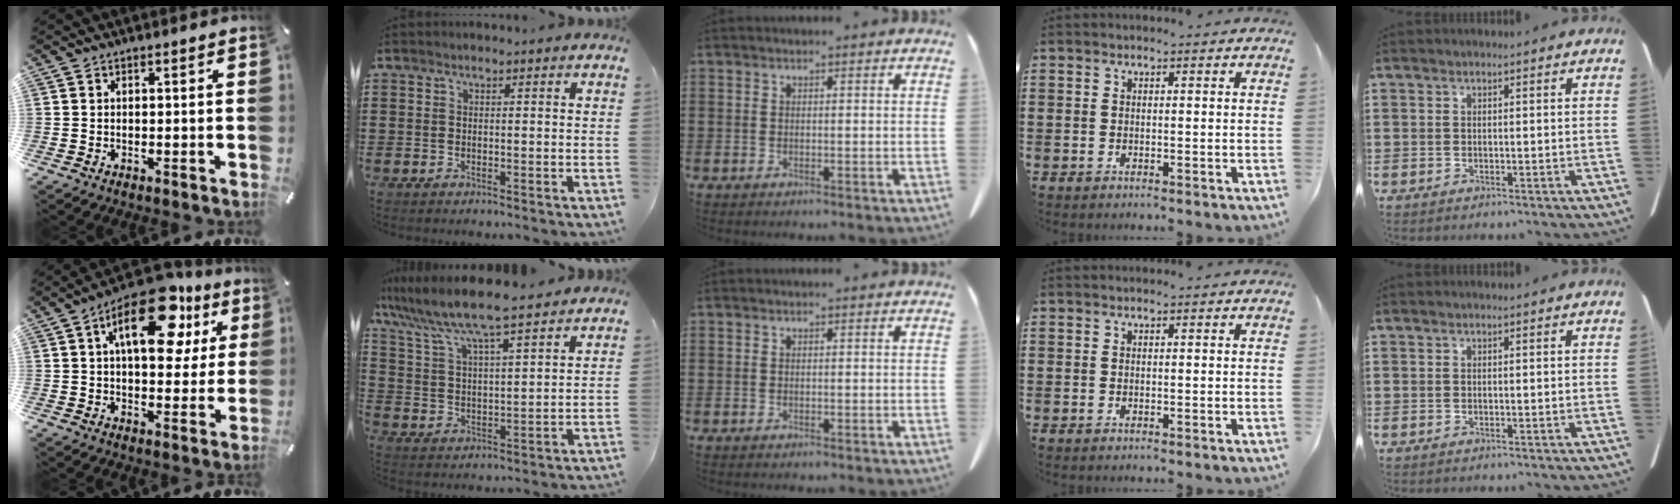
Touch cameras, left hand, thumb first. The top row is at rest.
{"thumb": {"total": 18.9, "force": [8.2, 9.7, 14.0], "torque": [-0.199, -0.029, 0.134]}, "index": {"total": 7.3, "force": [6.6, -0.1, 3.0], "torque": [-0.087, -0.038, 0.111]}}